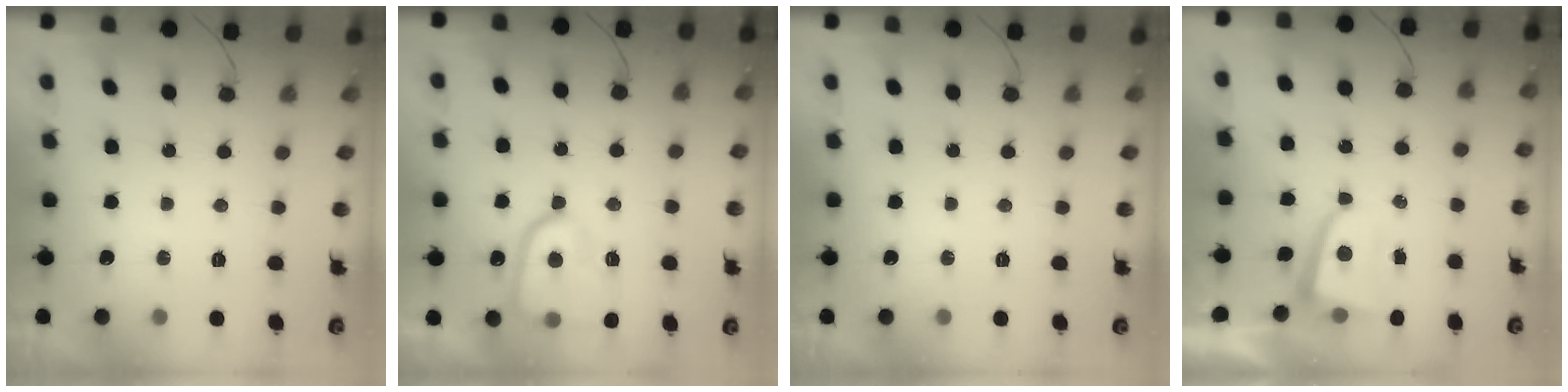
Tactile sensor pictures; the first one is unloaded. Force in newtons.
{"total": 13.8, "press": 13.7, "slide": 1.4}
{"total": 0.0}
{"total": 2.6, "press": 2.6, "slide": 0.4}